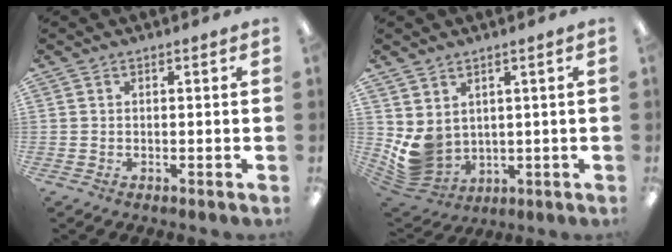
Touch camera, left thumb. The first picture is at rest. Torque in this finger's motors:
{"motor_torque": [1.22, 1.27, 0.56, -0.68, 0.07]}